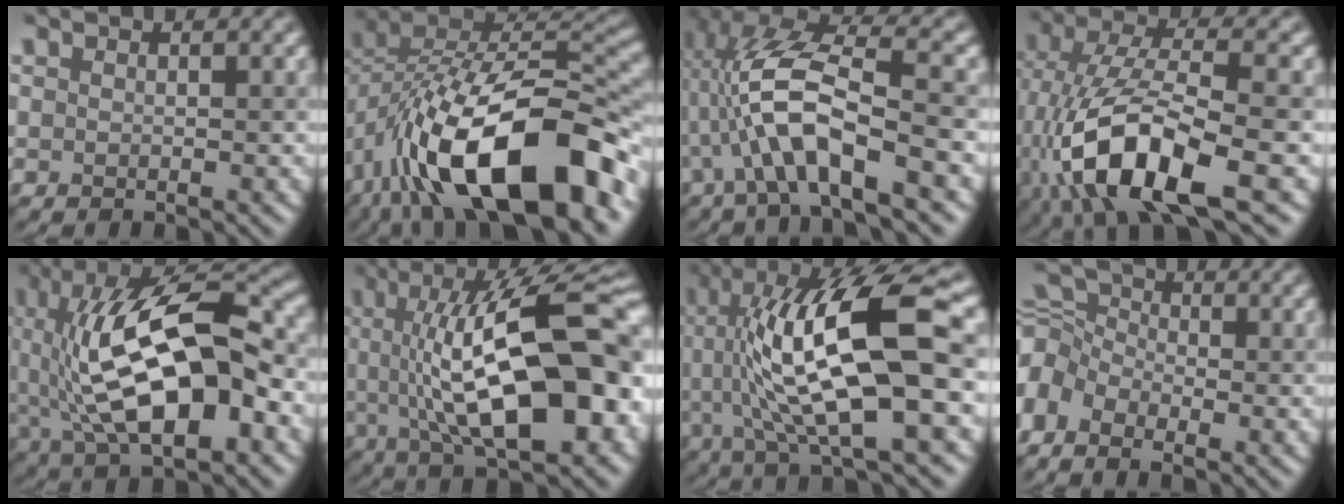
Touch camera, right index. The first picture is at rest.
{"total": 16.1, "force": [-7.0, 7.2, 12.6], "torque": [-0.200, 0.015, -0.125]}
{"total": 8.2, "force": [-1.7, 2.4, 7.6], "torque": [-0.154, 0.010, -0.031]}
{"total": 11.9, "force": [-4.3, 4.7, 10.1], "torque": [-0.207, -0.006, -0.081]}
{"total": 14.5, "force": [-0.2, 6.1, 13.1], "torque": [-0.222, 0.015, -0.012]}
{"total": 16.6, "force": [0.6, 6.0, 15.5], "torque": [-0.219, 0.023, 0.002]}
{"total": 14.6, "force": [1.8, 3.5, 14.1], "torque": [-0.247, 0.014, 0.035]}
{"total": 5.8, "force": [-2.0, 3.9, 3.9], "torque": [-0.092, 0.009, -0.042]}